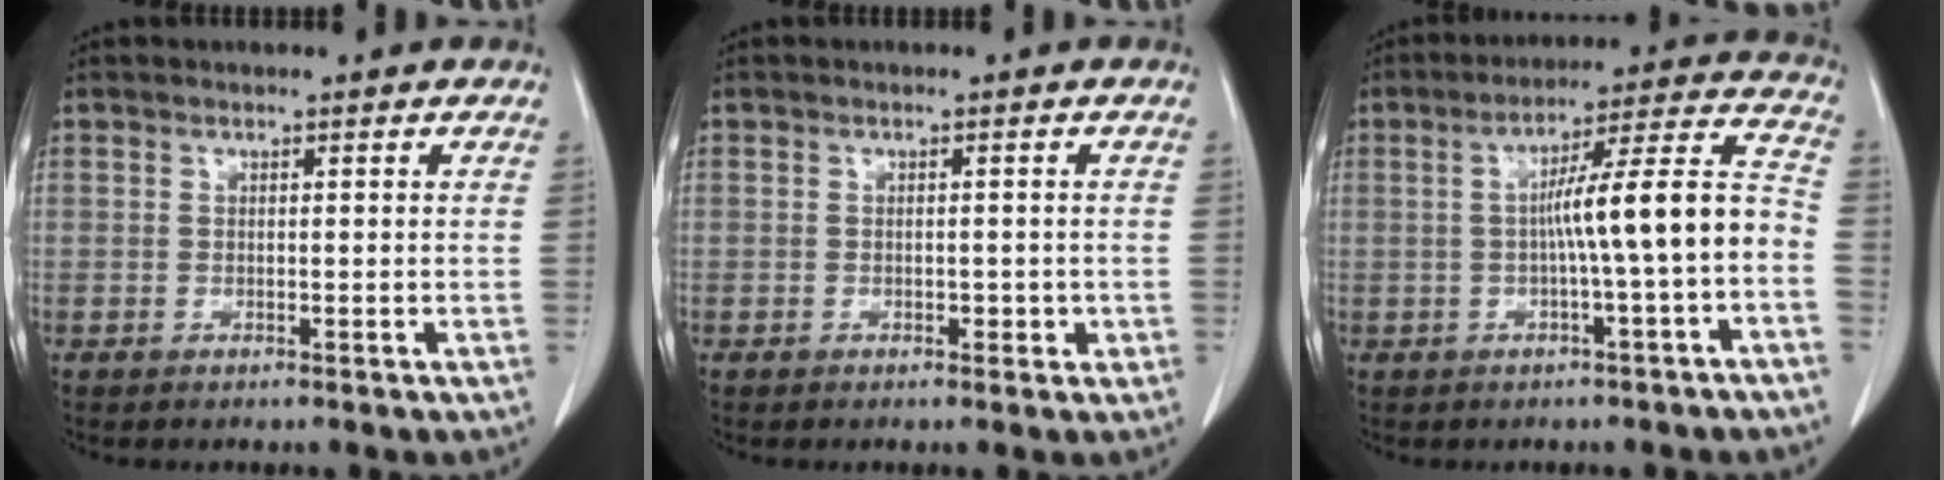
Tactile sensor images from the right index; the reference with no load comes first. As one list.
[{"total": 1.4, "force": [-0.4, 0.9, 0.9], "torque": [-0.008, 0.004, -0.001]}, {"total": 11.5, "force": [-2.2, -0.3, 11.3], "torque": [-0.171, 0.030, -0.034]}]